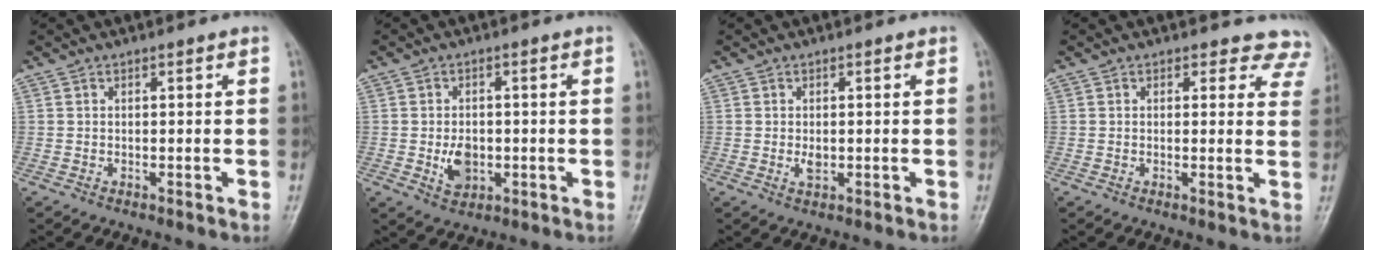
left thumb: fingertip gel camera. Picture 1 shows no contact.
{"total": 5.1, "force": [-0.8, 3.7, 3.4], "torque": [-0.041, -0.001, -0.009]}
{"total": 1.9, "force": [-0.1, 1.1, 1.5], "torque": [-0.023, -0.003, -0.001]}
{"total": 6.6, "force": [5.8, 3.2, -0.1], "torque": [0.059, -0.022, 0.028]}